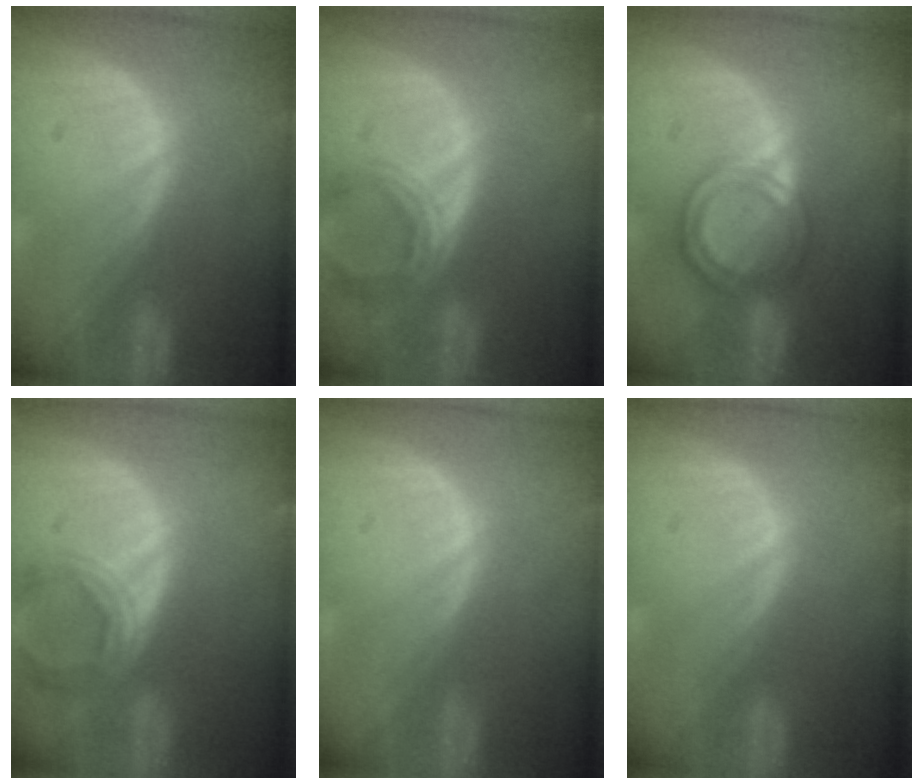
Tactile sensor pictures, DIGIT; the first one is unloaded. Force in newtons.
{"total": 5.8, "press": 5.4, "slide": 2.2}
{"total": 6.2, "press": 5.4, "slide": 3.0}
{"total": 6.0, "press": 5.6, "slide": 2.3}
{"total": 0.0}
{"total": 0.0}